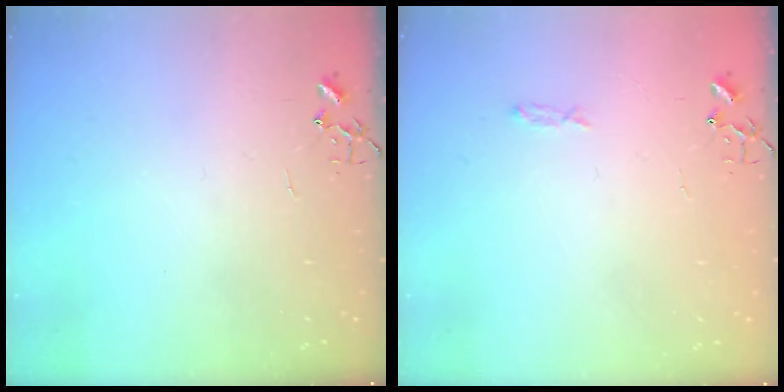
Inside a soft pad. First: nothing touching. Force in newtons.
{"total": 3.7, "press": 3.7, "slide": 0.6}